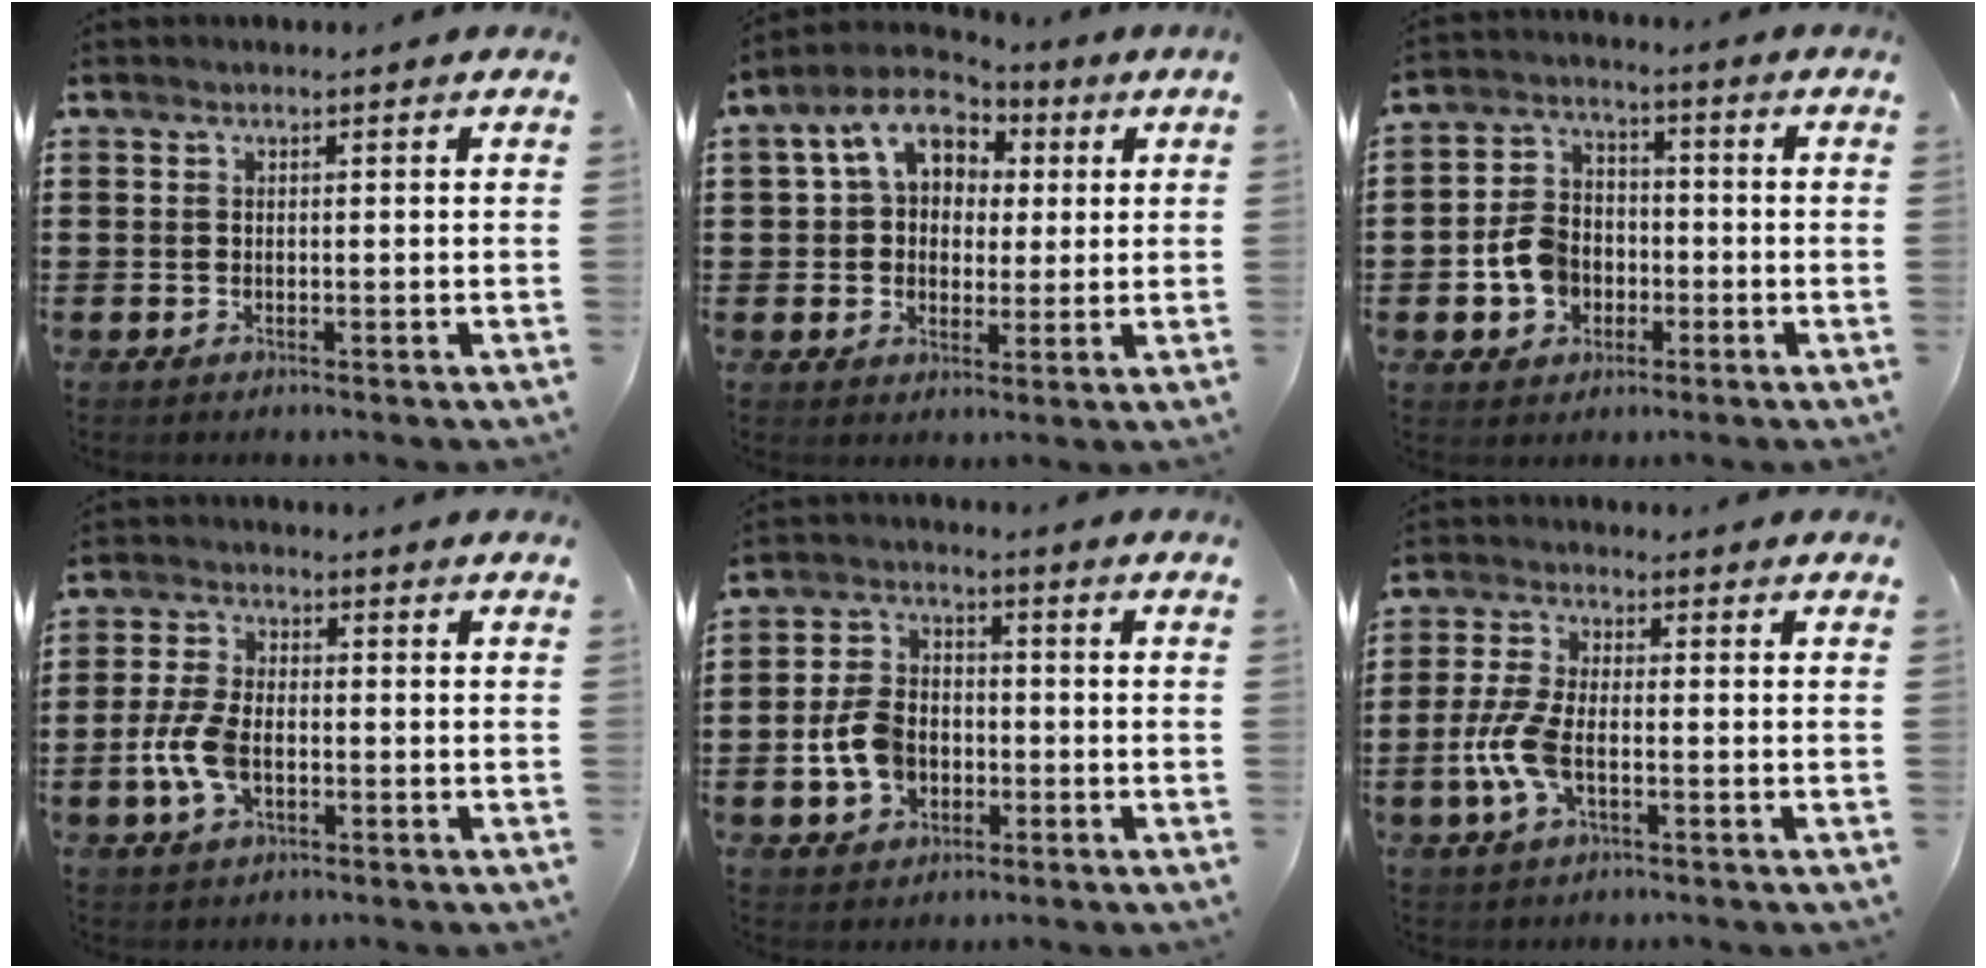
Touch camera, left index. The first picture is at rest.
{"total": 8.9, "force": [3.8, 6.7, 4.5], "torque": [-0.100, 0.004, 0.067]}
{"total": 7.1, "force": [-2.0, 5.8, 3.6], "torque": [-0.100, 0.011, -0.040]}
{"total": 6.5, "force": [-1.5, 3.3, 5.4], "torque": [-0.133, -0.006, -0.035]}
{"total": 7.2, "force": [-1.8, 5.1, 4.7], "torque": [-0.121, 0.003, -0.039]}
{"total": 6.5, "force": [-1.9, 2.6, 5.7], "torque": [-0.135, -0.010, -0.039]}